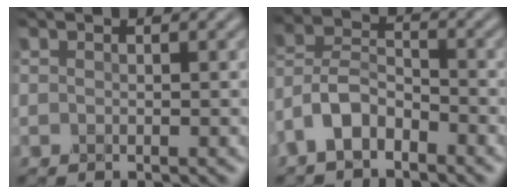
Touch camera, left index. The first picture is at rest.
{"total": 4.2, "force": [-3.0, 1.9, 2.3], "torque": [-0.048, 0.009, -0.069]}